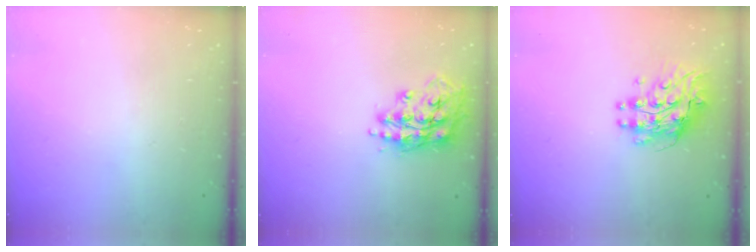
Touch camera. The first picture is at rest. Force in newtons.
{"total": 15.5, "press": 15.5, "slide": 1.4}
{"total": 9.8, "press": 9.7, "slide": 0.8}